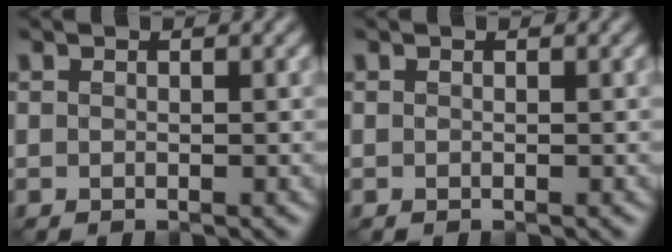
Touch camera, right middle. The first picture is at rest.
{"total": 0.0}